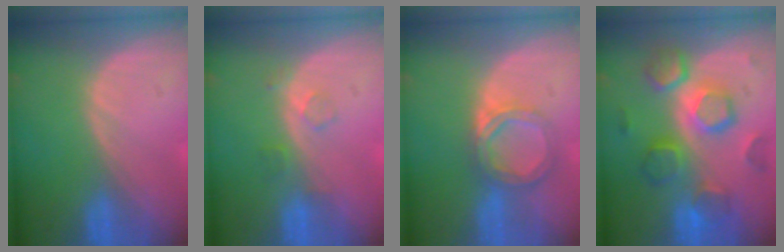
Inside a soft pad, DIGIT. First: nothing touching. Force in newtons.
{"total": 2.1, "press": 2.1, "slide": 0.2}
{"total": 5.7, "press": 5.2, "slide": 2.2}
{"total": 9.8, "press": 9.8, "slide": 0.6}